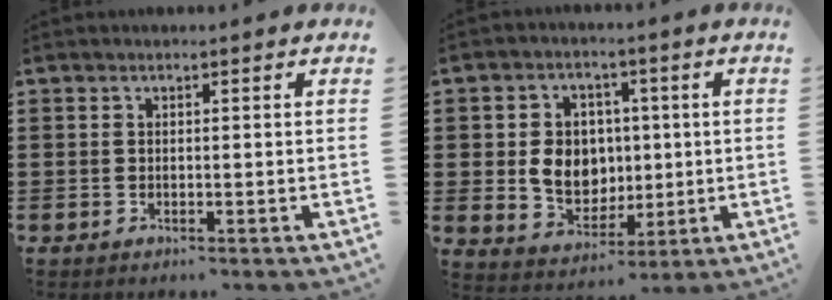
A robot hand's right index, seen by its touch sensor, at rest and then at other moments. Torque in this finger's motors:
{"motor_torque": [0.53, 0.04, 0.72, 0.07]}